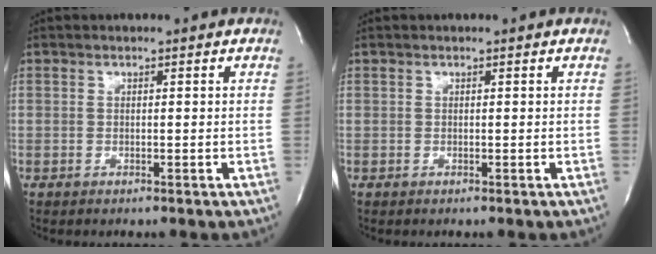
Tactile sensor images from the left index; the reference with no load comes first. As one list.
[{"total": 0.0}]